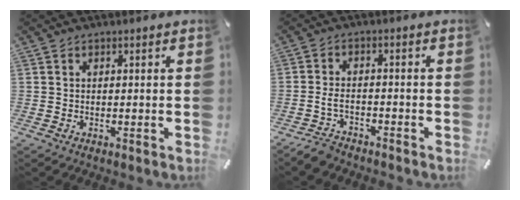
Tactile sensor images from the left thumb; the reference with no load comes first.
{"total": 4.1, "force": [-2.9, 1.8, 2.4], "torque": [-0.054, 0.015, -0.057]}